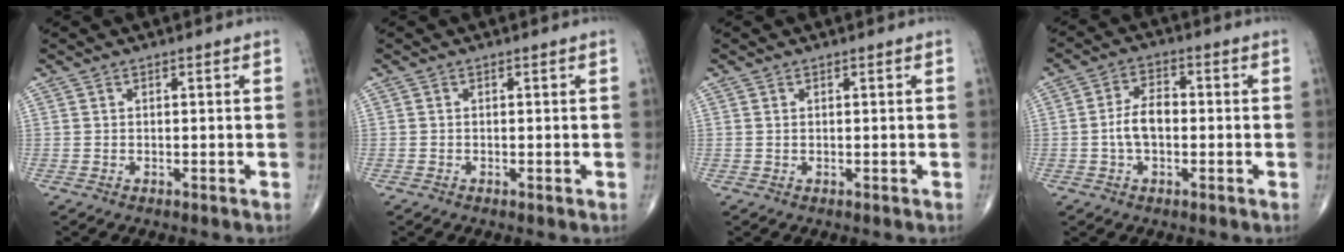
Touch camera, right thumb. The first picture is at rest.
{"total": 0.0}
{"total": 0.0}
{"total": 6.1, "force": [-0.8, 3.6, 4.8], "torque": [-0.089, 0.022, -0.020]}